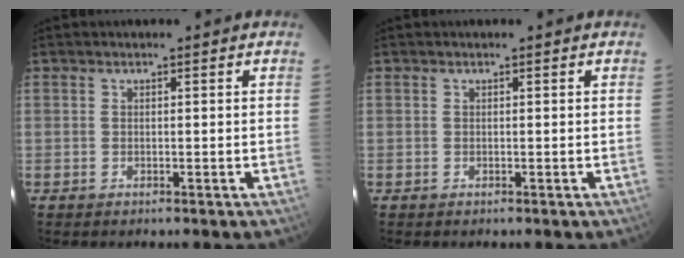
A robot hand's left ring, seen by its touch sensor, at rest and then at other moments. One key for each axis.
{"total": 0.0}